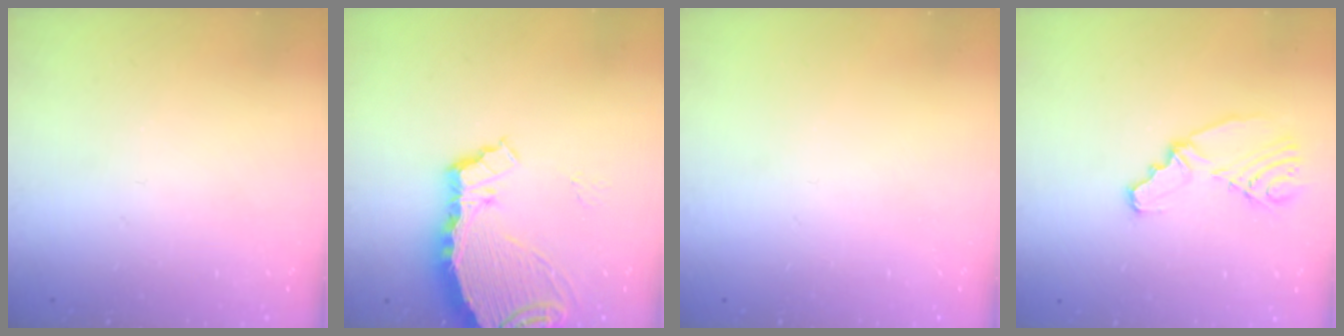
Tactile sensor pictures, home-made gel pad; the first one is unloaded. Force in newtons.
{"total": 8.9, "press": 8.9, "slide": 1.0}
{"total": 0.0}
{"total": 6.3, "press": 4.9, "slide": 4.0}